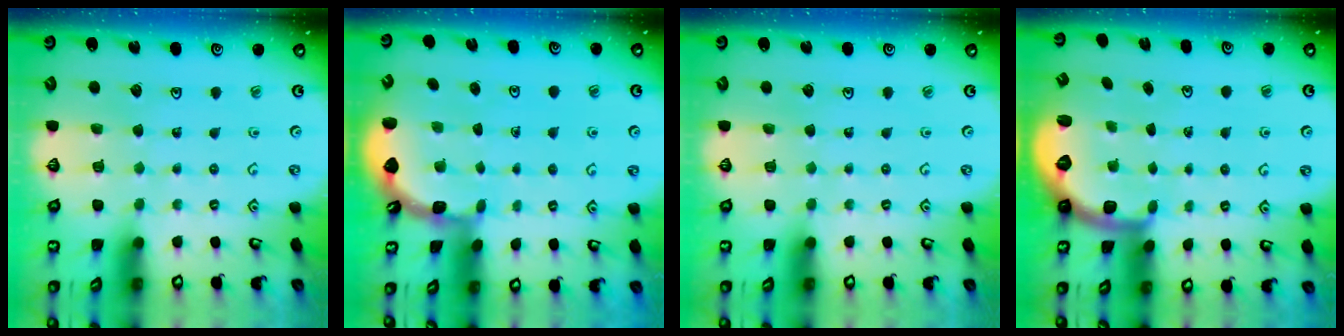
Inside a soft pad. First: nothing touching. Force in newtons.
{"total": 1.3, "press": 1.3, "slide": 0.1}
{"total": 0.0}
{"total": 1.9, "press": 1.8, "slide": 0.4}